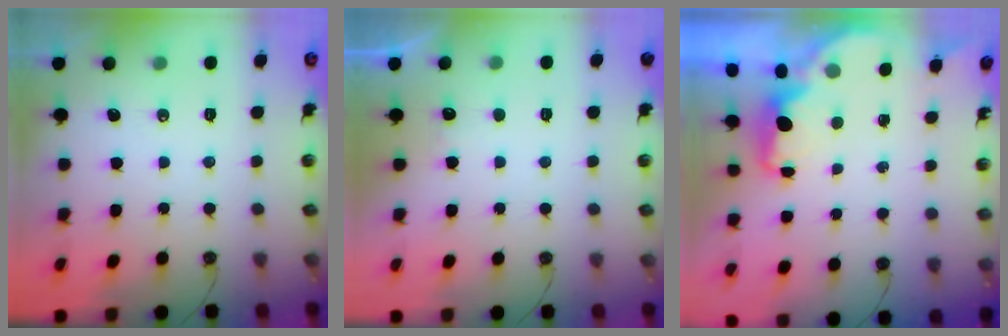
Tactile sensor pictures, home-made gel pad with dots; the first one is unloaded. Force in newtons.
{"total": 3.8, "press": 3.6, "slide": 1.3}
{"total": 2.0, "press": 1.8, "slide": 0.8}